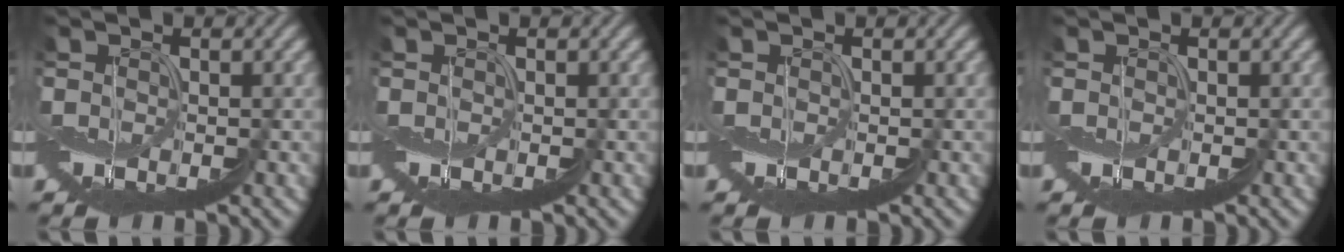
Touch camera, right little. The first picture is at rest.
{"total": 0.0}
{"total": 0.0}
{"total": 0.0}